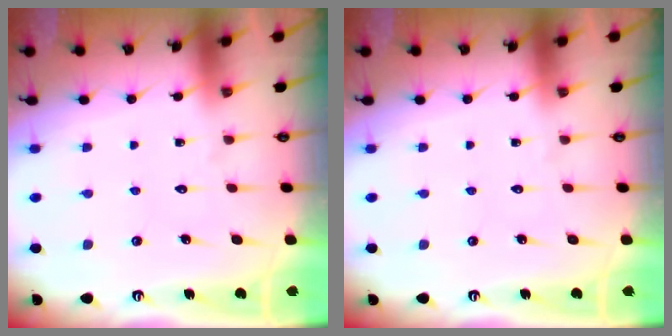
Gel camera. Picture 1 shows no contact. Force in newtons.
{"total": 0.0}